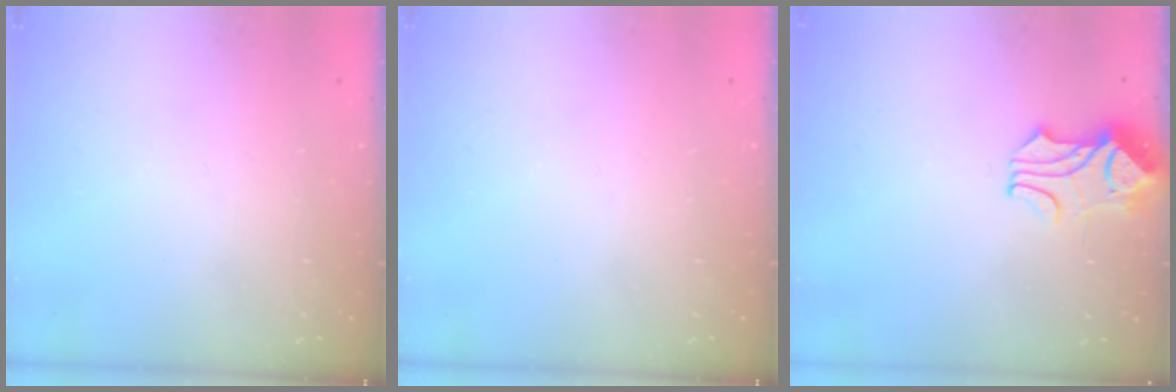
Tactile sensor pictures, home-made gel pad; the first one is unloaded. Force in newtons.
{"total": 0.0}
{"total": 1.7, "press": 1.3, "slide": 1.1}